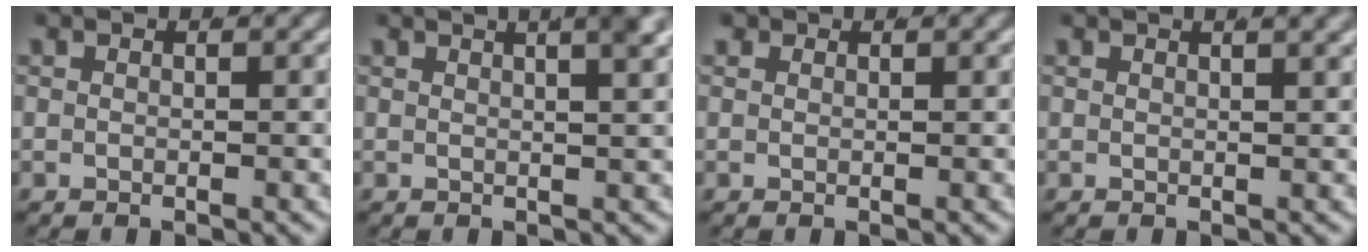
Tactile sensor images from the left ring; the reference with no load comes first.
{"total": 5.5, "force": [3.0, 1.5, 4.4], "torque": [-0.041, 0.021, 0.039]}
{"total": 0.6, "force": [0.4, 0.4, 0.2], "torque": [-0.005, -0.006, 0.012]}
{"total": 1.6, "force": [1.2, -0.1, 1.1], "torque": [-0.006, 0.007, 0.015]}